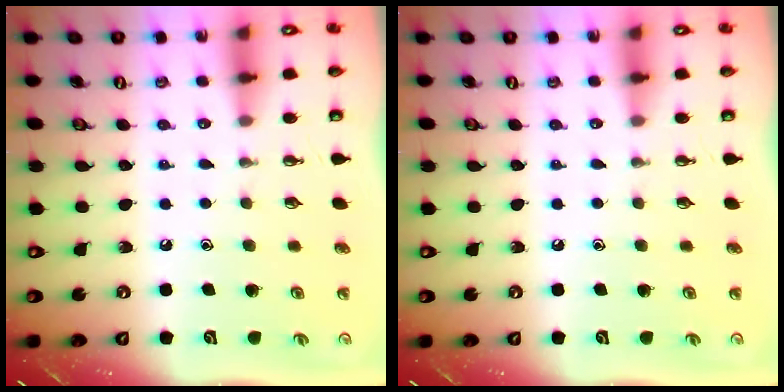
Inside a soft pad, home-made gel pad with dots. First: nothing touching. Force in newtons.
{"total": 0.0}